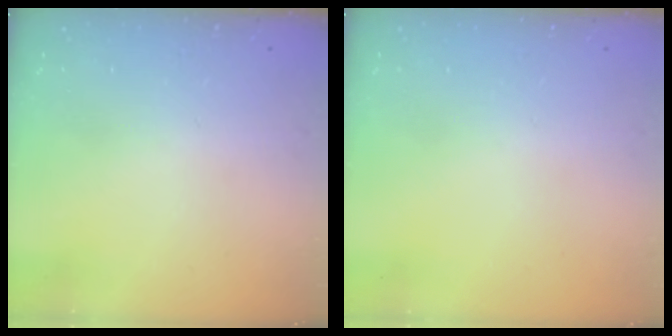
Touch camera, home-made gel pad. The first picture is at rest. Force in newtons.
{"total": 0.0}